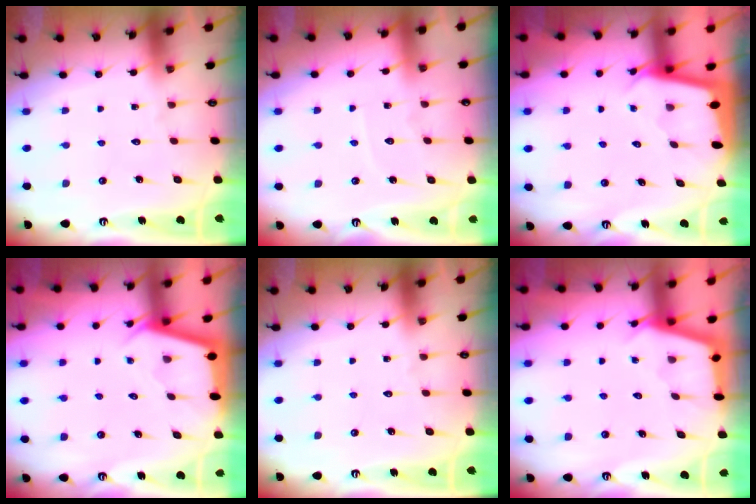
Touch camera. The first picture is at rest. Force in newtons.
{"total": 3.9, "press": 3.9, "slide": 0.3}
{"total": 2.0, "press": 2.0, "slide": 0.1}
{"total": 2.4, "press": 2.4, "slide": 0.2}
{"total": 0.0}
{"total": 2.9, "press": 2.9, "slide": 0.3}